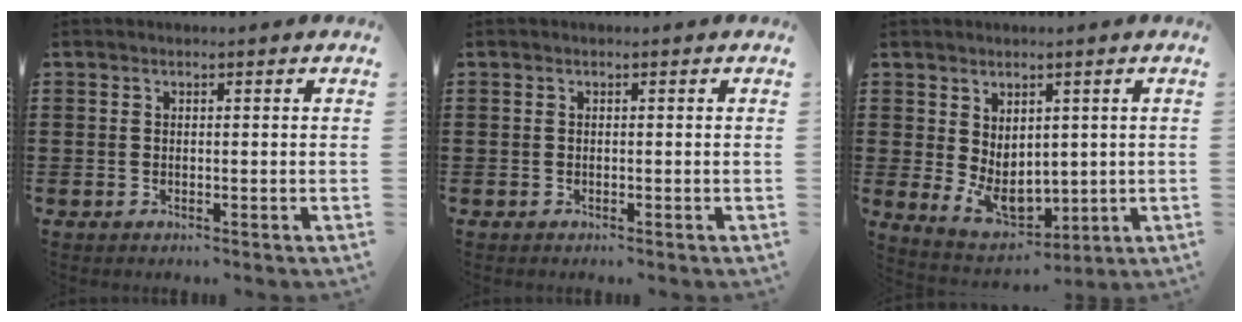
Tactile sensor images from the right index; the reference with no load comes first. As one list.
[{"total": 0.0}, {"total": 6.1, "force": [0.4, 4.3, 4.3], "torque": [-0.077, -0.004, 0.010]}]